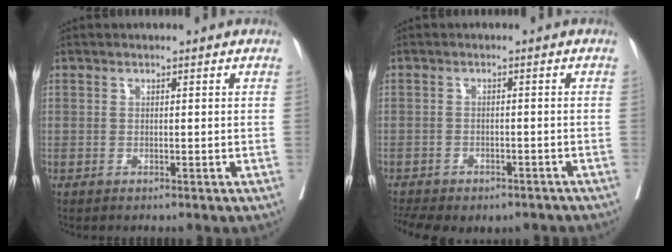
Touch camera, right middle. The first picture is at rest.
{"total": 11.2, "force": [-8.3, 5.4, 5.1], "torque": [-0.107, 0.003, -0.107]}